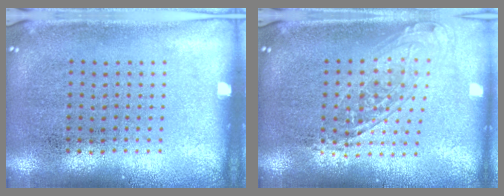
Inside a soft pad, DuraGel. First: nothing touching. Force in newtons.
{"total": 1.6, "press": 1.3, "slide": 1.0}